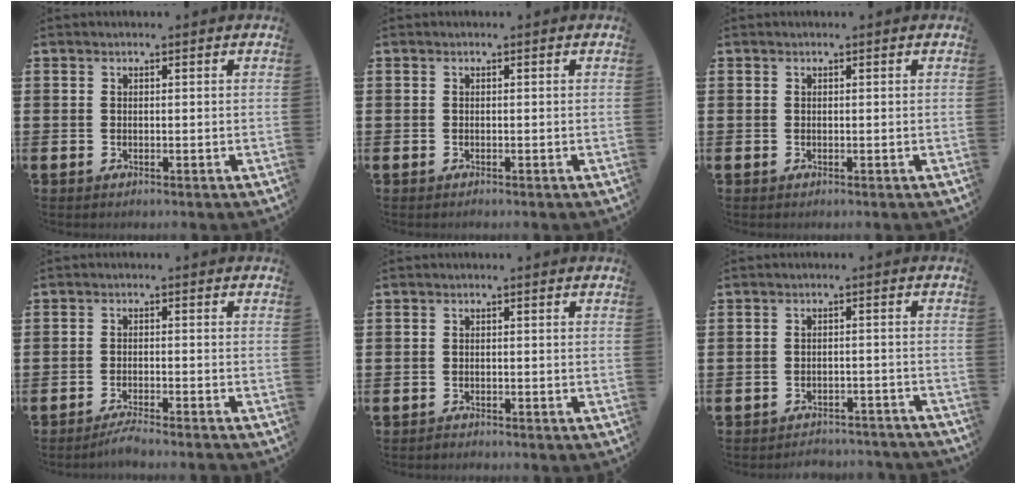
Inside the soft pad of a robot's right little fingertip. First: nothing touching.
{"total": 0.0}
{"total": 0.0}
{"total": 2.3, "force": [-2.0, -0.2, 1.1], "torque": [-0.017, 0.006, -0.039]}
{"total": 0.7, "force": [-0.7, 0.1, 0.0], "torque": [-0.001, 0.000, -0.015]}
{"total": 2.5, "force": [-2.5, 0.1, -0.1], "torque": [-0.005, 0.004, -0.055]}